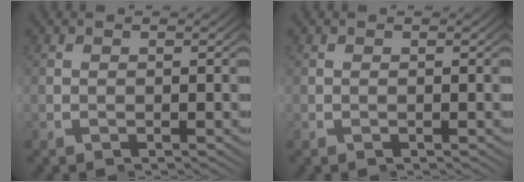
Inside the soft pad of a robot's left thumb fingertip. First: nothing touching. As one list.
[{"total": 0.0}]